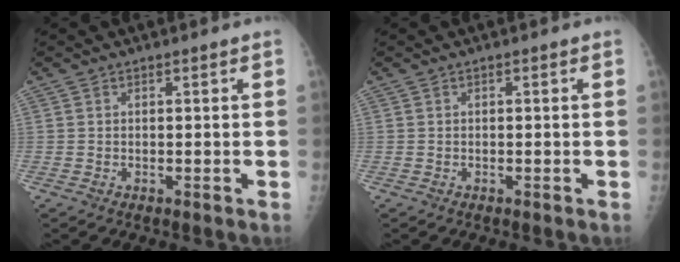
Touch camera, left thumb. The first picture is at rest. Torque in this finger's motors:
{"motor_torque": [0.00, 0.00, 0.00, 0.00, 0.00]}